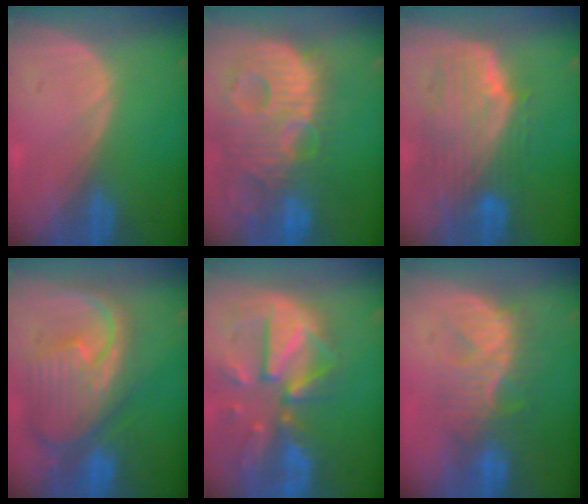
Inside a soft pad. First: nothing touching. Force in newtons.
{"total": 14.1, "press": 12.2, "slide": 7.0}
{"total": 10.0, "press": 8.8, "slide": 4.7}
{"total": 12.3, "press": 10.7, "slide": 6.1}
{"total": 12.1, "press": 10.5, "slide": 6.2}
{"total": 8.0, "press": 7.9, "slide": 1.3}